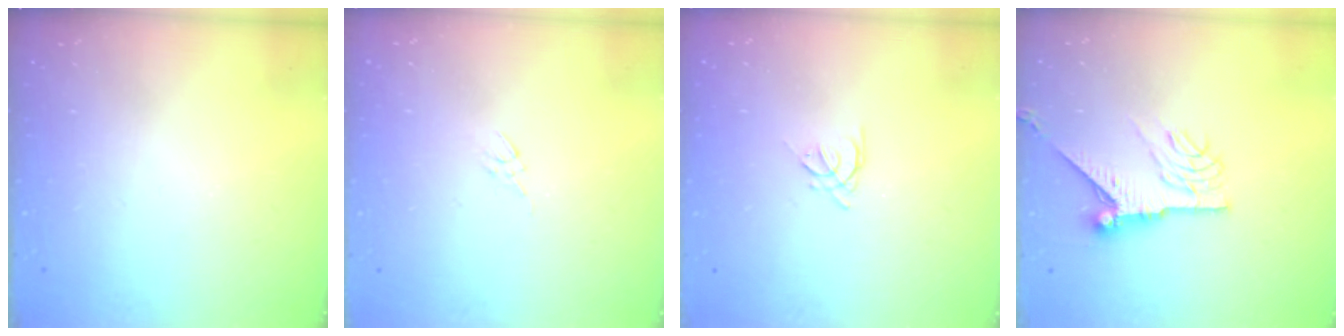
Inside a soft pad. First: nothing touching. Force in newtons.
{"total": 2.7, "press": 2.7, "slide": 0.5}
{"total": 2.5, "press": 2.4, "slide": 0.5}
{"total": 10.2, "press": 10.2, "slide": 0.5}